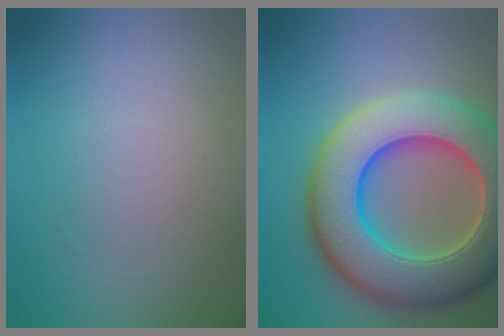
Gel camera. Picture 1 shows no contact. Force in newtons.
{"total": 12.6, "press": 12.6, "slide": 0.6}